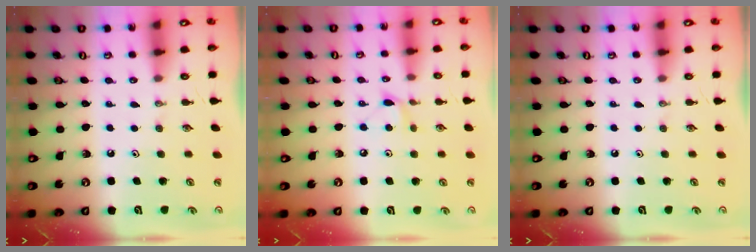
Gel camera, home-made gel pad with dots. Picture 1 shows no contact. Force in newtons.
{"total": 5.9, "press": 5.9, "slide": 0.7}
{"total": 0.0}